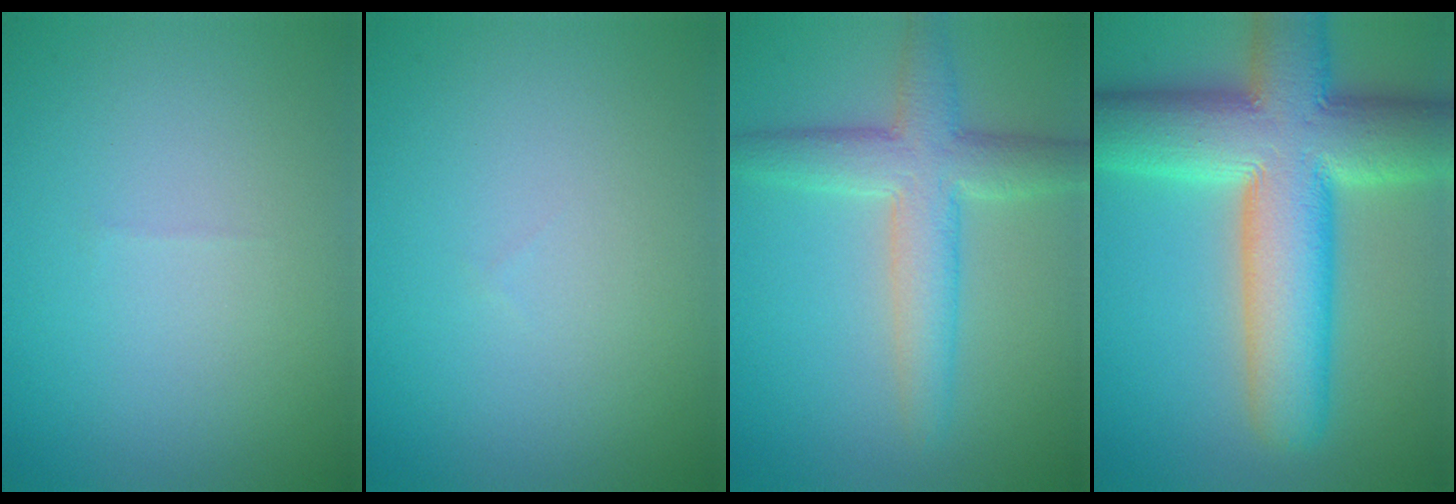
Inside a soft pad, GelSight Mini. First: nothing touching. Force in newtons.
{"total": 0.0}
{"total": 5.4, "press": 5.4, "slide": 0.1}
{"total": 14.0, "press": 14.0, "slide": 0.8}